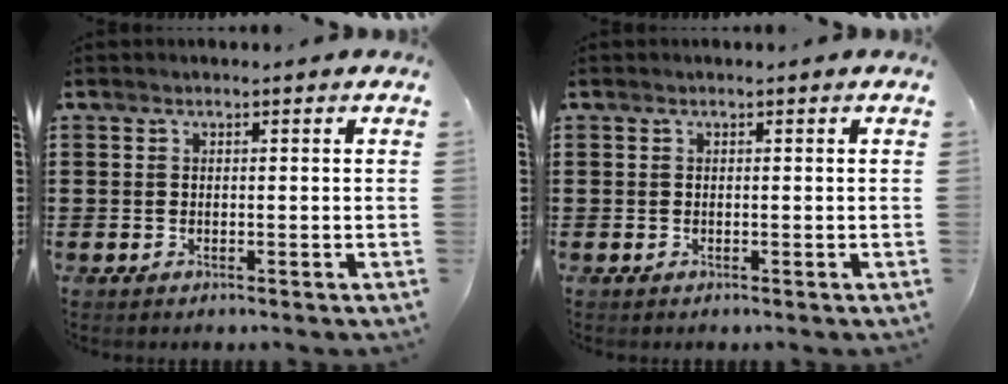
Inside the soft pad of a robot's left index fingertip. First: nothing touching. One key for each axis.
{"total": 0.0}